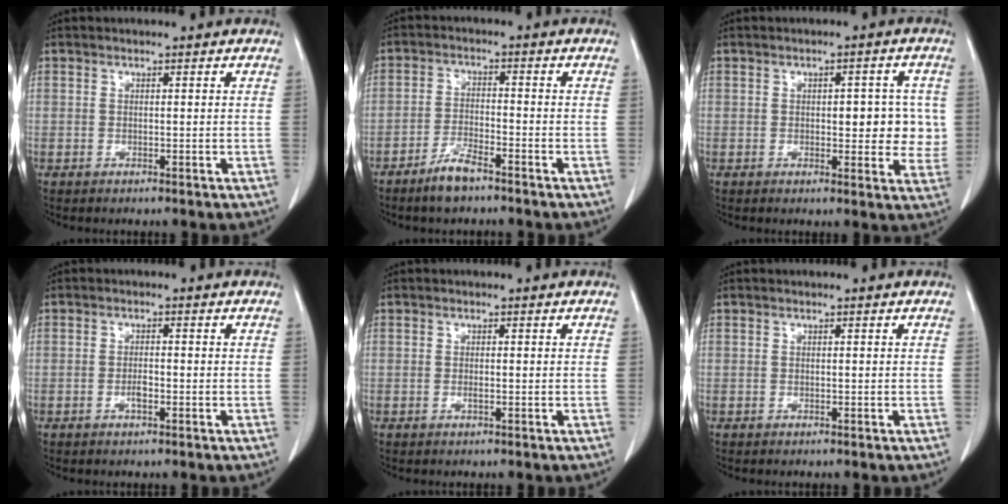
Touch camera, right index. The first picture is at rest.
{"total": 4.6, "force": [-3.5, 0.9, 2.8], "torque": [-0.053, -0.001, -0.065]}
{"total": 6.8, "force": [0.5, 3.4, 5.9], "torque": [-0.055, 0.006, 0.007]}
{"total": 1.8, "force": [-0.7, 0.5, 1.6], "torque": [-0.030, 0.001, -0.012]}
{"total": 0.8, "force": [-0.1, 0.2, 0.7], "torque": [-0.015, -0.001, -0.001]}
{"total": 0.0}